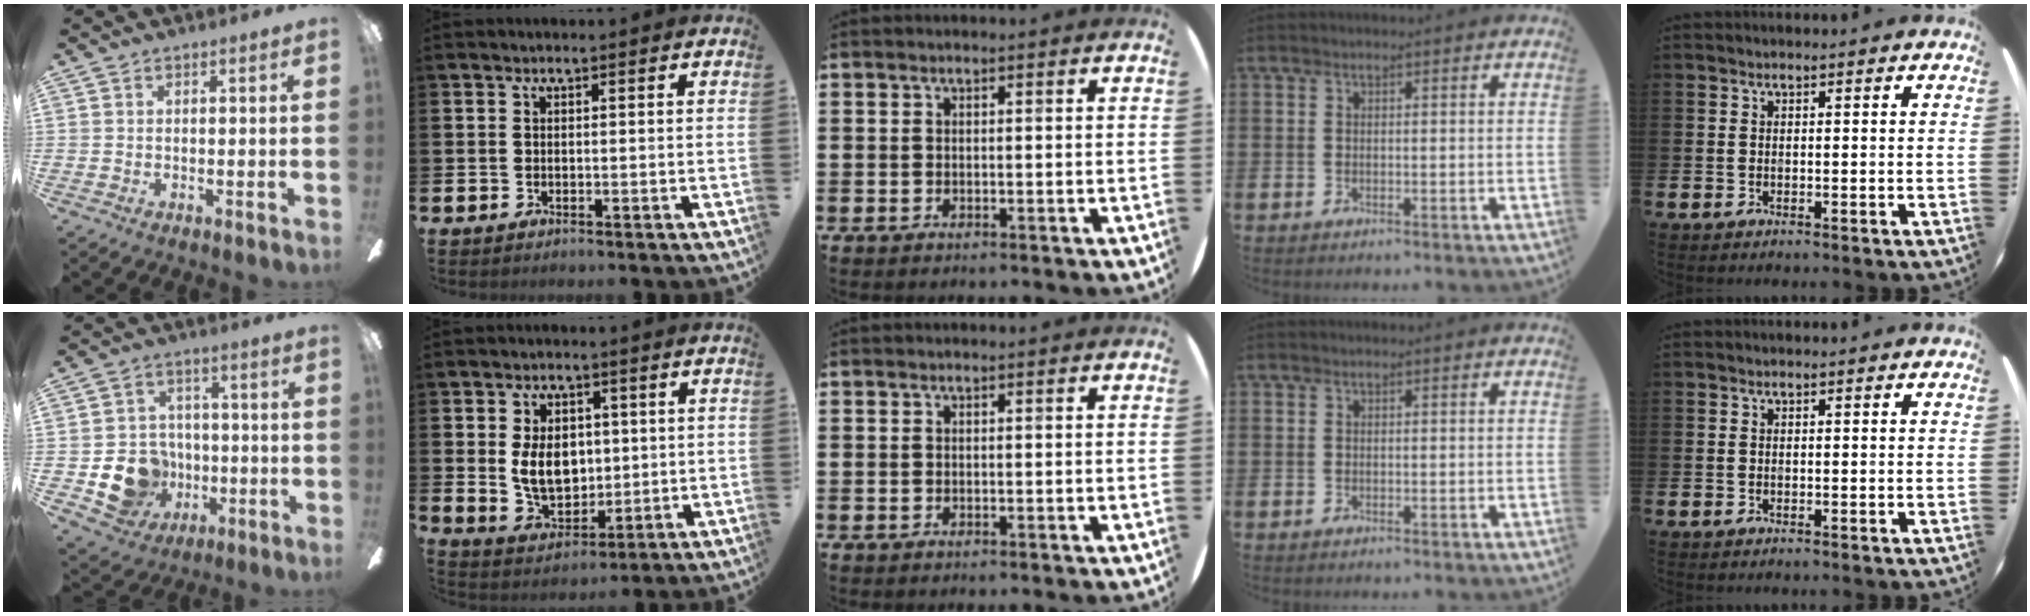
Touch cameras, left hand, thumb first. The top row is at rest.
{"thumb": {"total": 13.1, "force": [-4.2, 11.3, 5.1], "torque": [-0.100, 0.029, -0.062]}, "index": {"total": 6.7, "force": [1.0, 4.8, 4.5], "torque": [-0.075, 0.008, 0.014]}}